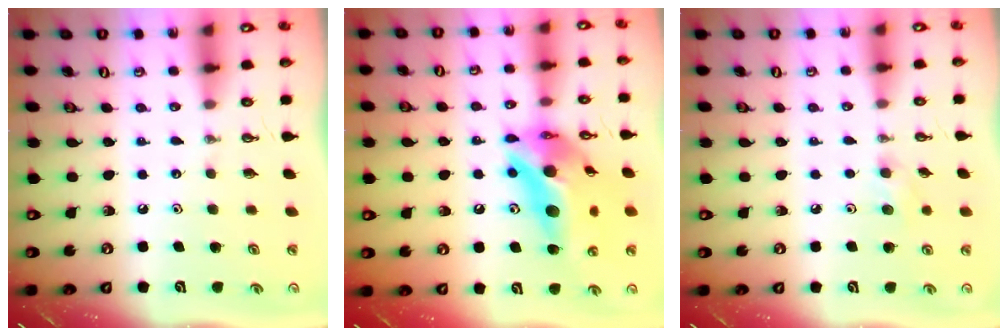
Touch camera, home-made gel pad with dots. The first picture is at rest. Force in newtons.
{"total": 20.2, "press": 19.9, "slide": 3.7}
{"total": 7.2, "press": 6.8, "slide": 2.1}